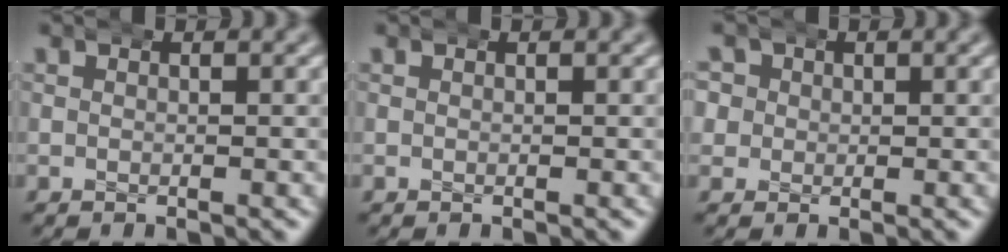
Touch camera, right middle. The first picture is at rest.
{"total": 0.0}
{"total": 3.3, "force": [0.7, 3.1, 1.0], "torque": [-0.034, -0.003, 0.010]}